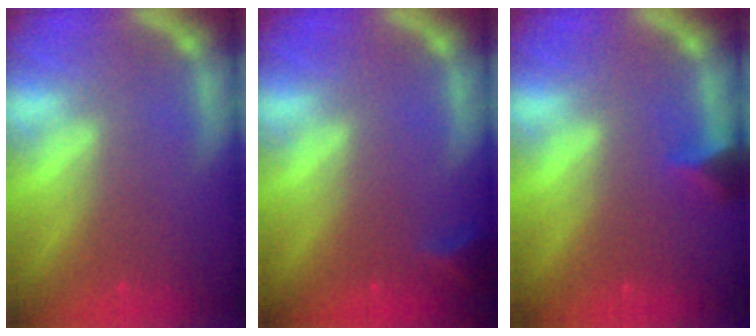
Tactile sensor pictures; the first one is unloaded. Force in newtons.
{"total": 1.9}
{"total": 1.9}